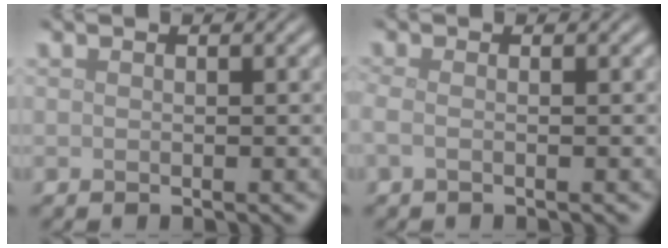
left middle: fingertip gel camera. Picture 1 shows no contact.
{"total": 1.2, "force": [-0.3, 0.4, 1.0], "torque": [-0.022, -0.005, -0.009]}